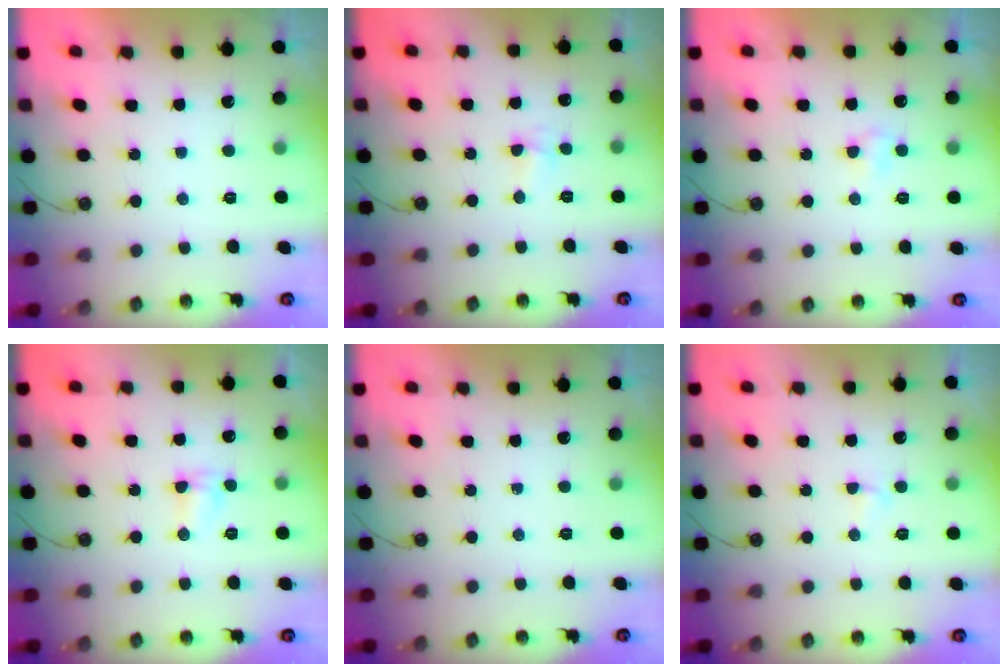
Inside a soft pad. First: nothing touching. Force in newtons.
{"total": 4.6, "press": 3.4, "slide": 3.0}
{"total": 2.9, "press": 2.9, "slide": 0.3}
{"total": 3.6, "press": 3.5, "slide": 0.6}
{"total": 0.0}
{"total": 2.4, "press": 2.4, "slide": 0.4}